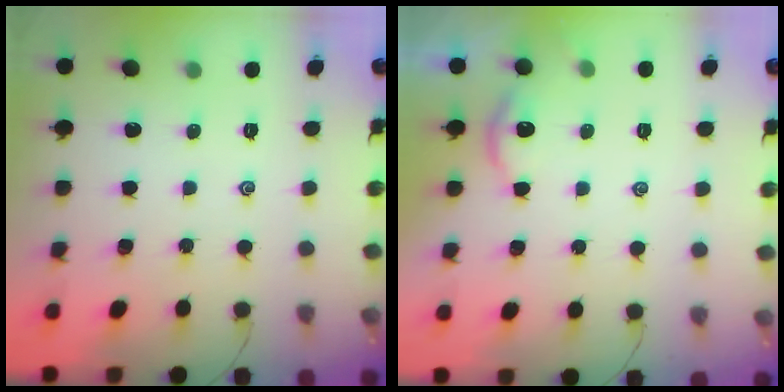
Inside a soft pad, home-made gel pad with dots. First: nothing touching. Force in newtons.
{"total": 1.9, "press": 1.9, "slide": 0.3}